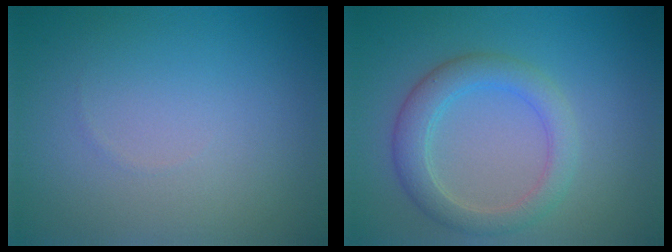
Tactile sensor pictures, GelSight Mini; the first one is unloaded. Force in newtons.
{"total": 3.5, "press": 3.5, "slide": 0.1}